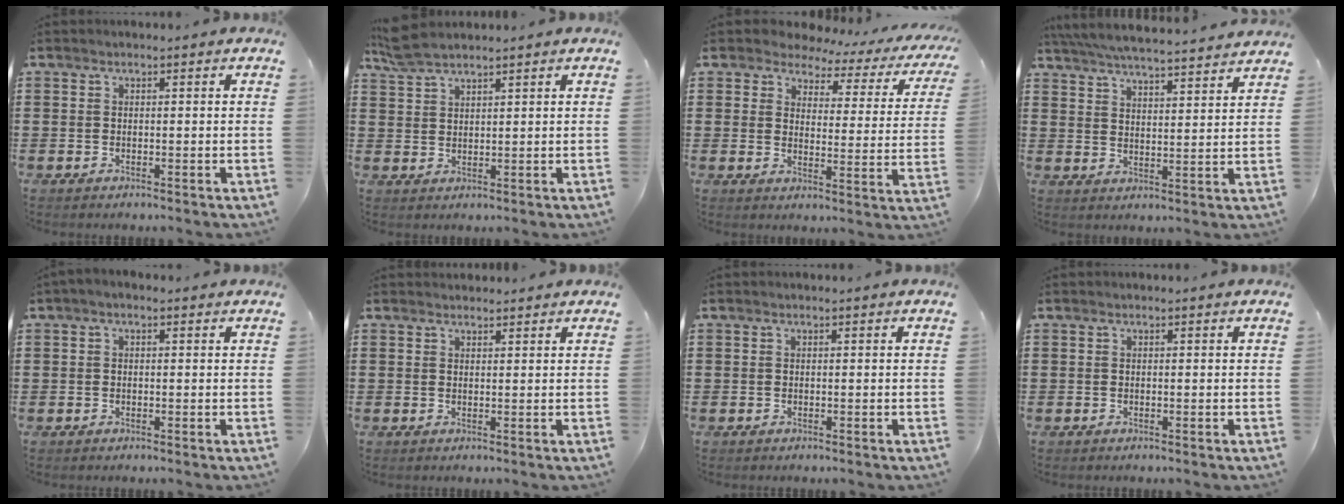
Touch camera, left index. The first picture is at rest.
{"total": 3.8, "force": [3.2, 0.8, 1.8], "torque": [-0.044, -0.001, 0.060]}
{"total": 3.6, "force": [3.0, 1.8, 1.0], "torque": [-0.042, -0.014, 0.046]}
{"total": 5.6, "force": [5.4, -0.4, 1.3], "torque": [-0.048, -0.037, 0.094]}
{"total": 0.9, "force": [-0.3, 0.5, 0.7], "torque": [-0.013, 0.002, -0.005]}
{"total": 1.3, "force": [1.3, 0.3, 0.1], "torque": [-0.004, 0.001, 0.025]}
{"total": 0.0}
{"total": 0.0}